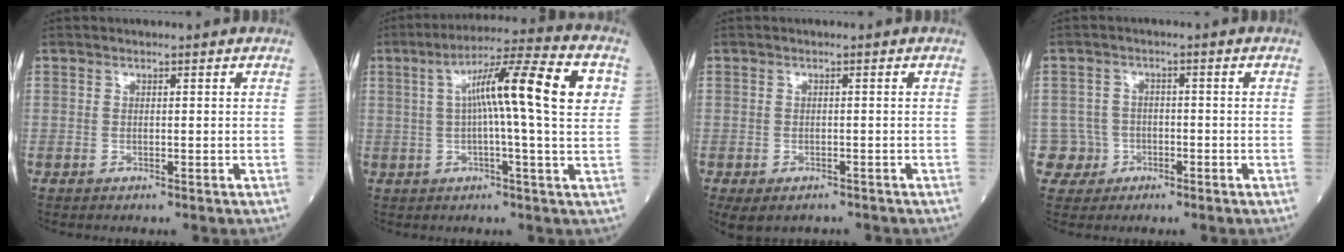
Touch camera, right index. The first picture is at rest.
{"total": 14.7, "force": [3.0, 0.2, 14.4], "torque": [-0.232, 0.031, 0.040]}
{"total": 5.3, "force": [-4.0, 2.6, 2.2], "torque": [-0.033, -0.005, -0.057]}
{"total": 4.3, "force": [-1.5, 4.0, -0.3], "torque": [0.018, 0.015, -0.027]}